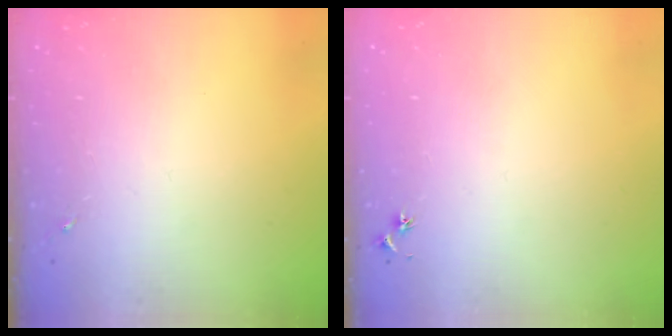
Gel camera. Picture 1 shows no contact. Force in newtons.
{"total": 3.0, "press": 2.9, "slide": 0.4}